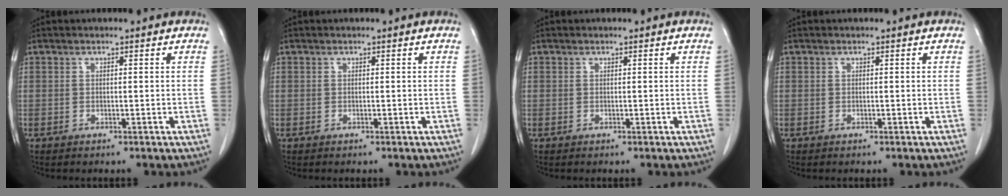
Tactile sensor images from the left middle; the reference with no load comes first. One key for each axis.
{"total": 0.0}
{"total": 0.0}
{"total": 0.0}